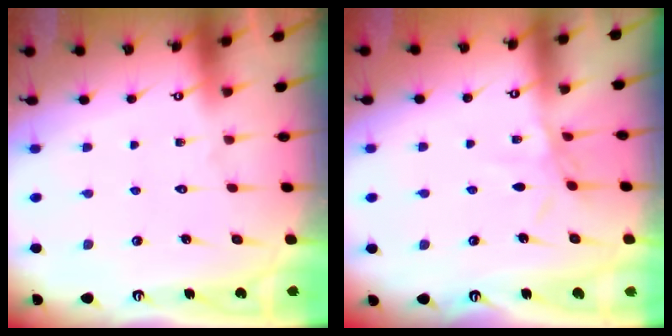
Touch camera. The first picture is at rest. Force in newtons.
{"total": 4.0, "press": 3.9, "slide": 0.5}